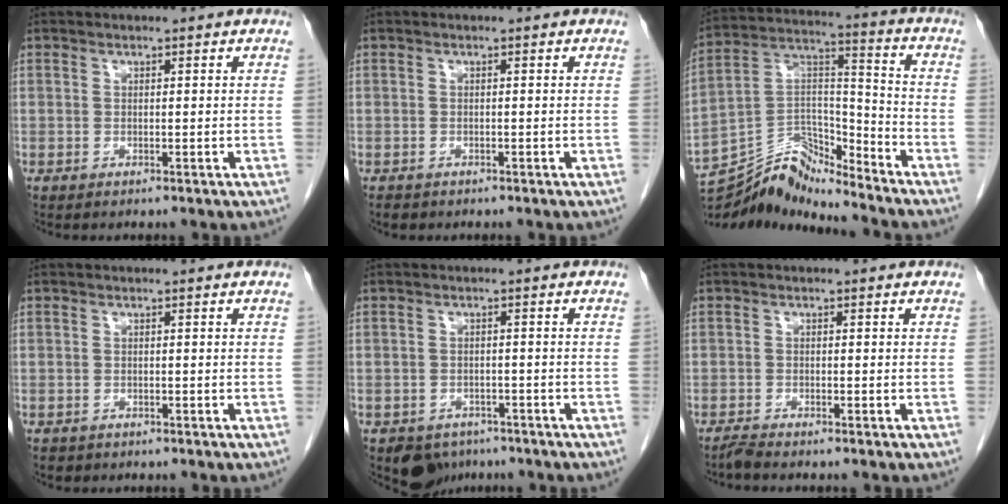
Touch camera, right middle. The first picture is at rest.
{"total": 1.3, "force": [-1.0, 0.7, 0.3], "torque": [-0.010, 0.000, -0.013]}
{"total": 10.8, "force": [-10.7, 0.7, 1.4], "torque": [-0.024, 0.050, -0.203]}
{"total": 1.1, "force": [-0.7, 0.8, 0.1], "torque": [-0.010, 0.002, -0.008]}
{"total": 4.6, "force": [-3.3, 3.2, 0.5], "torque": [0.000, 0.006, -0.045]}
{"total": 1.2, "force": [-1.2, -0.2, 0.3], "torque": [-0.012, -0.005, -0.025]}